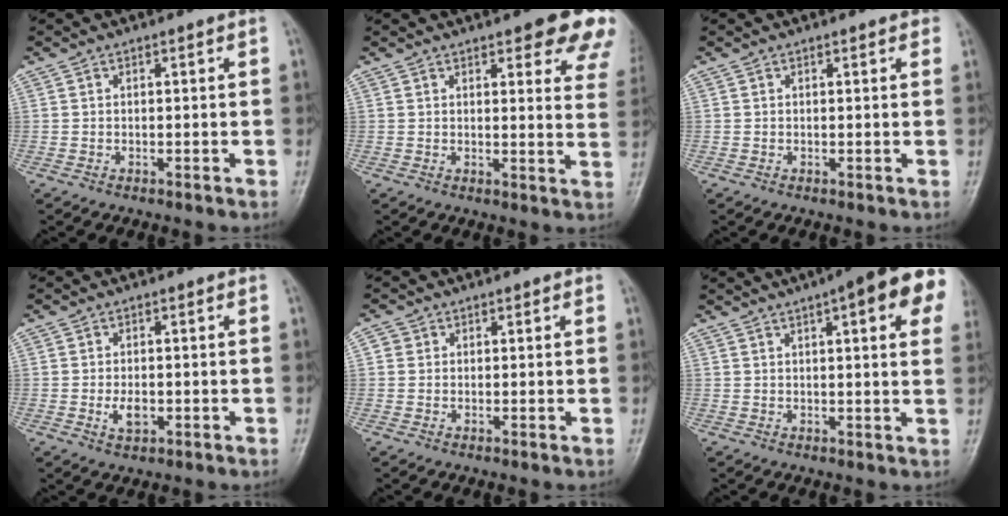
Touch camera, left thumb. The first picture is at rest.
{"total": 13.7, "force": [8.9, 4.2, 9.6], "torque": [-0.079, -0.034, 0.089]}
{"total": 1.1, "force": [0.7, 0.4, 0.7], "torque": [-0.007, -0.001, 0.005]}
{"total": 3.1, "force": [-0.8, 1.9, 2.4], "torque": [-0.040, -0.001, -0.010]}
{"total": 1.8, "force": [0.5, 1.7, 0.3], "torque": [0.006, 0.001, 0.001]}
{"total": 15.8, "force": [6.8, 4.0, 13.6], "torque": [-0.161, 0.005, 0.079]}